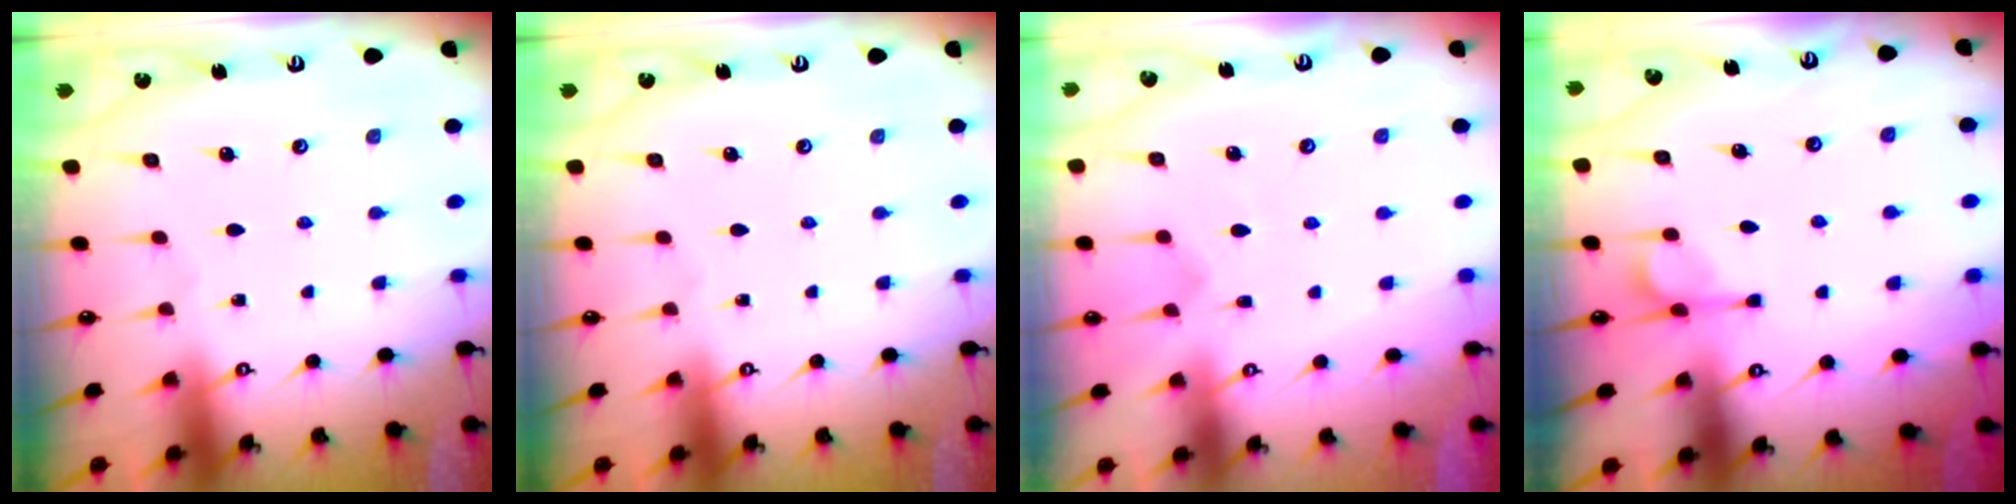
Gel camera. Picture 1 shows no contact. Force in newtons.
{"total": 0.0}
{"total": 2.1, "press": 1.8, "slide": 1.2}
{"total": 4.1, "press": 4.1, "slide": 0.6}